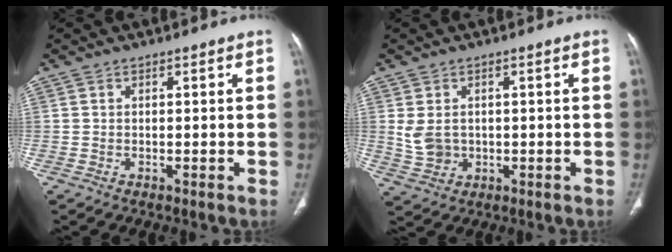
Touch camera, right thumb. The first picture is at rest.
{"total": 4.5, "force": [0.5, 3.6, 2.7], "torque": [-0.047, -0.002, 0.023]}